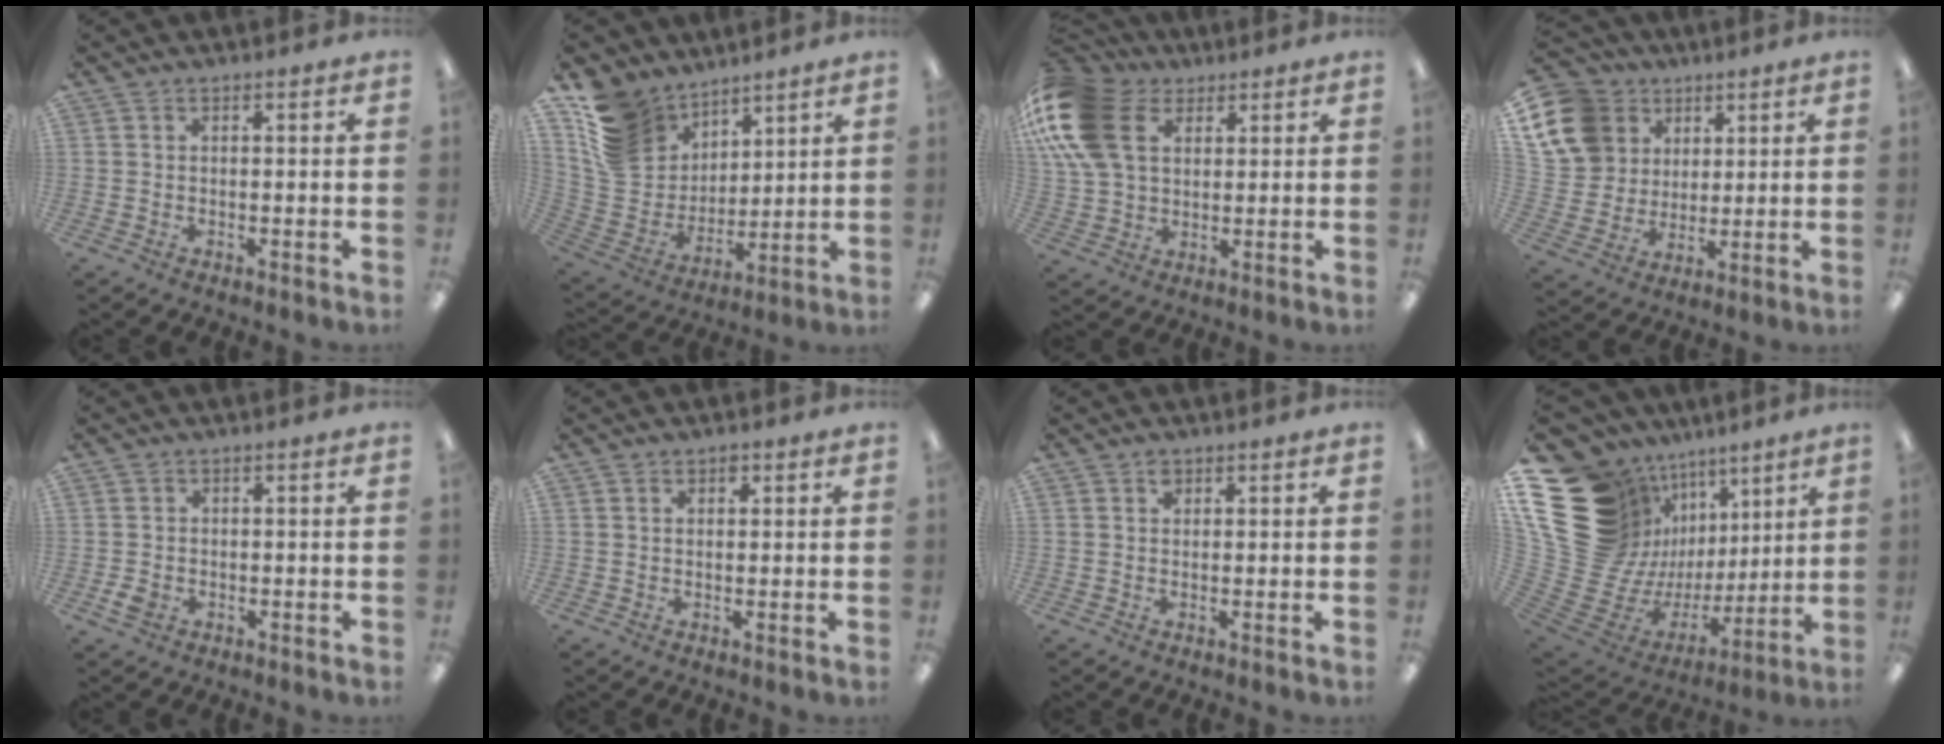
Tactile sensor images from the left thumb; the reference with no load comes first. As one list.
[{"total": 14.6, "force": [9.9, 9.9, 4.3], "torque": [-0.111, -0.059, 0.202]}, {"total": 18.9, "force": [6.4, 13.1, 12.0], "torque": [-0.275, -0.004, 0.118]}, {"total": 15.7, "force": [7.0, 12.8, 5.8], "torque": [-0.129, -0.018, 0.141]}, {"total": 2.6, "force": [-0.8, 2.1, 1.2], "torque": [-0.025, 0.001, -0.016]}, {"total": 1.7, "force": [0.8, 1.1, 0.9], "torque": [-0.004, -0.002, 0.011]}, {"total": 1.3, "force": [0.8, 0.9, 0.5], "torque": [-0.004, -0.003, 0.014]}, {"total": 22.5, "force": [9.1, 17.8, 10.4], "torque": [-0.193, -0.107, 0.230]}]